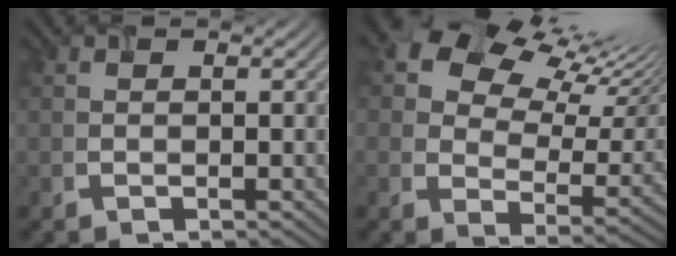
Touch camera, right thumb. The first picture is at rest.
{"total": 13.3, "force": [8.9, 7.0, 6.9], "torque": [-0.130, 0.024, 0.135]}